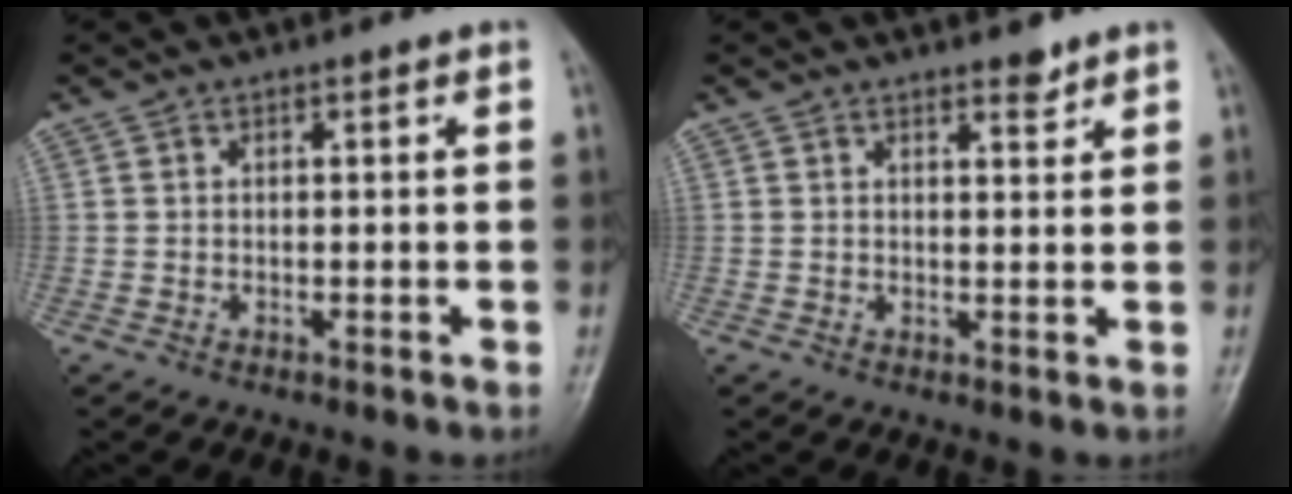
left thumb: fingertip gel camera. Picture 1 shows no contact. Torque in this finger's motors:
{"motor_torque": [-0.05, 0.01, -0.15, -0.14, 0.04]}